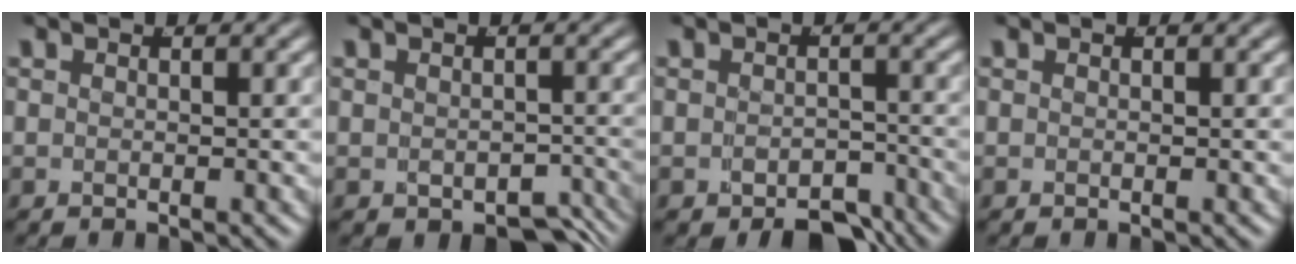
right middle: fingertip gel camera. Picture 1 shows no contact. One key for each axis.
{"total": 3.9, "fx": -3.0, "fy": 1.7, "fz": 1.8, "tx": -0.017, "ty": -0.017, "tz": -0.039}
{"total": 3.8, "fx": -3.3, "fy": 1.5, "fz": 1.4, "tx": -0.006, "ty": -0.010, "tz": -0.051}
{"total": 0.0}